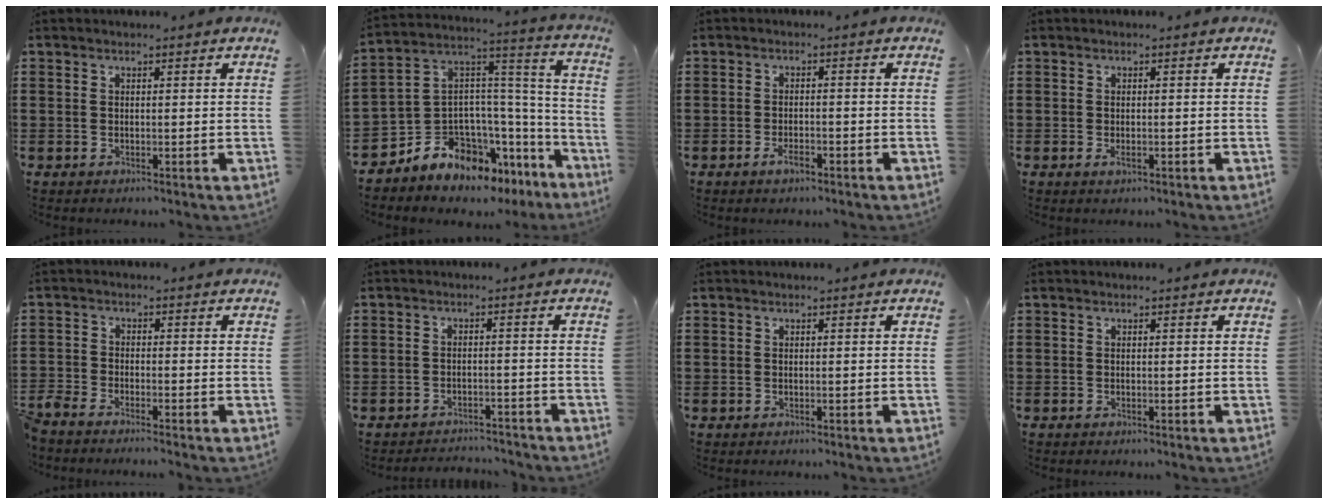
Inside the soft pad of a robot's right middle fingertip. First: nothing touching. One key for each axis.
{"total": 7.7, "fx": -6.9, "fy": 3.4, "fz": 0.5, "tx": -0.032, "ty": -0.009, "tz": -0.137}
{"total": 2.3, "fx": -1.4, "fy": 0.8, "fz": 1.7, "tx": -0.038, "ty": -0.002, "tz": -0.027}
{"total": 0.8, "fx": -0.2, "fy": 0.3, "fz": 0.8, "tx": -0.014, "ty": -0.003, "tz": -0.003}
{"total": 2.5, "fx": -2.5, "fy": 0.1, "fz": 0.5, "tx": -0.036, "ty": -0.010, "tz": -0.057}
{"total": 2.8, "fx": -2.8, "fy": 0.4, "fz": -0.4, "tx": -0.002, "ty": 0.001, "tz": -0.063}
{"total": 0.0}
{"total": 0.0}